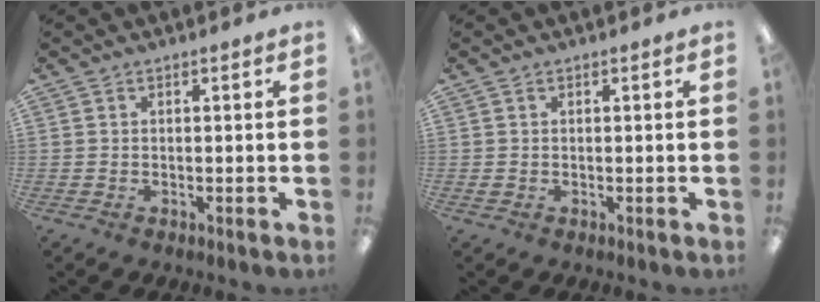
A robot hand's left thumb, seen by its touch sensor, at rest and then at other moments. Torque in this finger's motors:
{"motor_torque": [-0.16, 0.04, -0.22, 0.21, -0.02]}